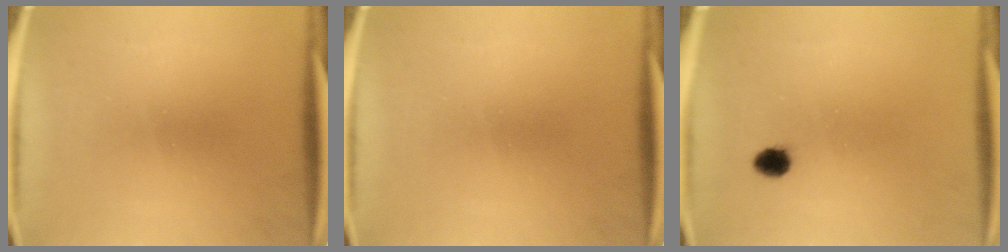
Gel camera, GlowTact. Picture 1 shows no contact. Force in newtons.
{"total": 0.0}
{"total": 2.5}